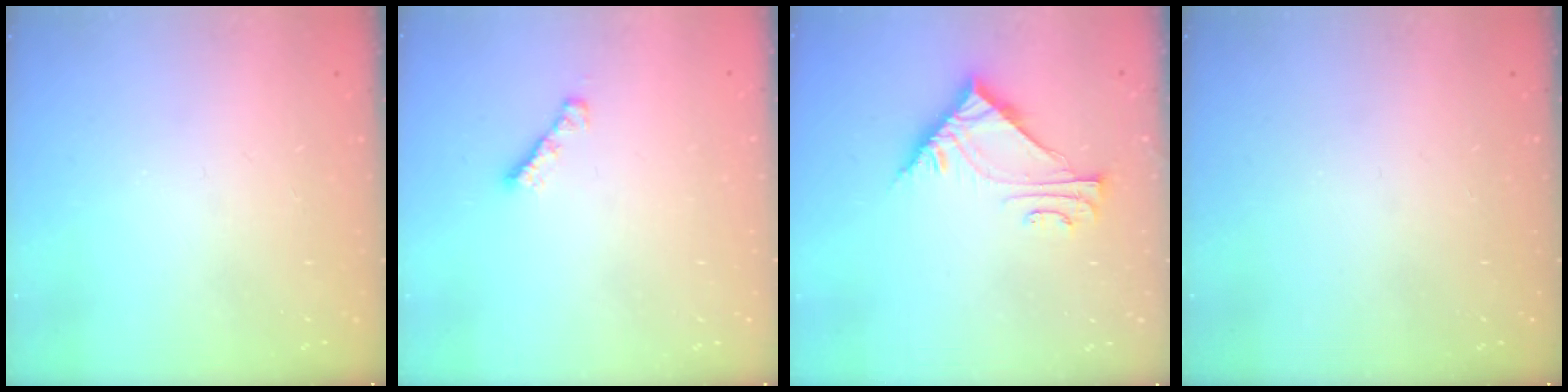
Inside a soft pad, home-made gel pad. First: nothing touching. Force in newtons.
{"total": 2.3, "press": 2.3, "slide": 0.4}
{"total": 7.4, "press": 7.4, "slide": 0.4}
{"total": 0.0}